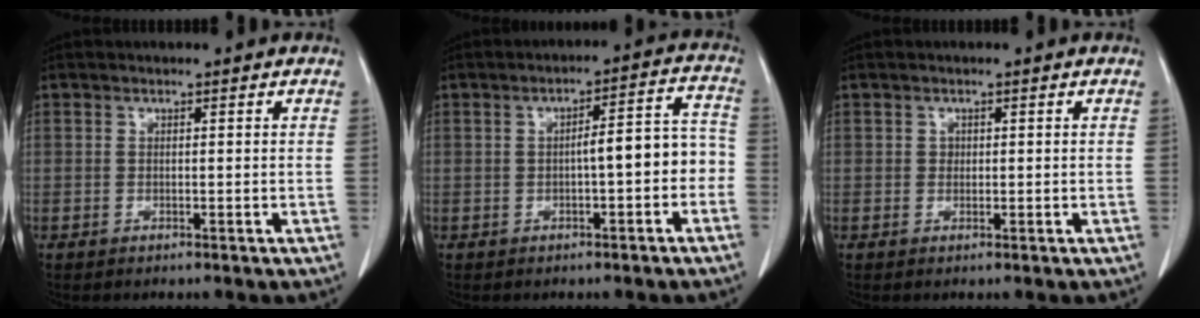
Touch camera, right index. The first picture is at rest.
{"total": 7.1, "force": [-1.7, 1.9, 6.6], "torque": [-0.083, 0.042, -0.024]}
{"total": 0.9, "force": [0.0, 0.8, 0.4], "torque": [-0.002, 0.002, -0.002]}